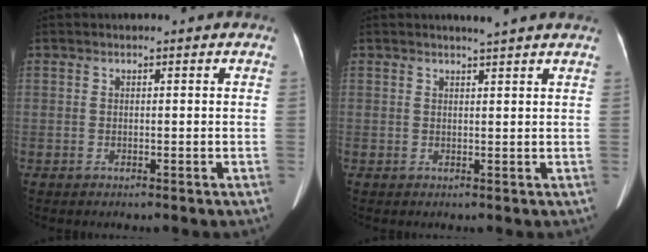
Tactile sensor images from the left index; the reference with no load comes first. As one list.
[{"total": 3.6, "force": [3.2, -0.6, 1.5], "torque": [-0.021, 0.006, 0.036]}]